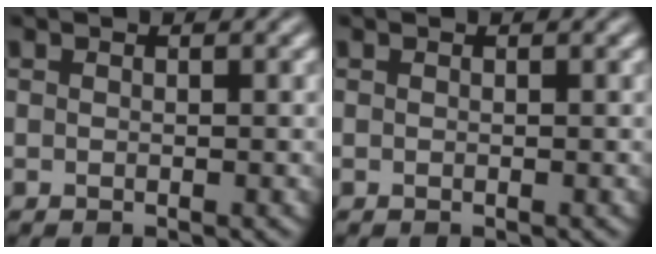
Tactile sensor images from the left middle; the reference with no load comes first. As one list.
[{"total": 0.0}]